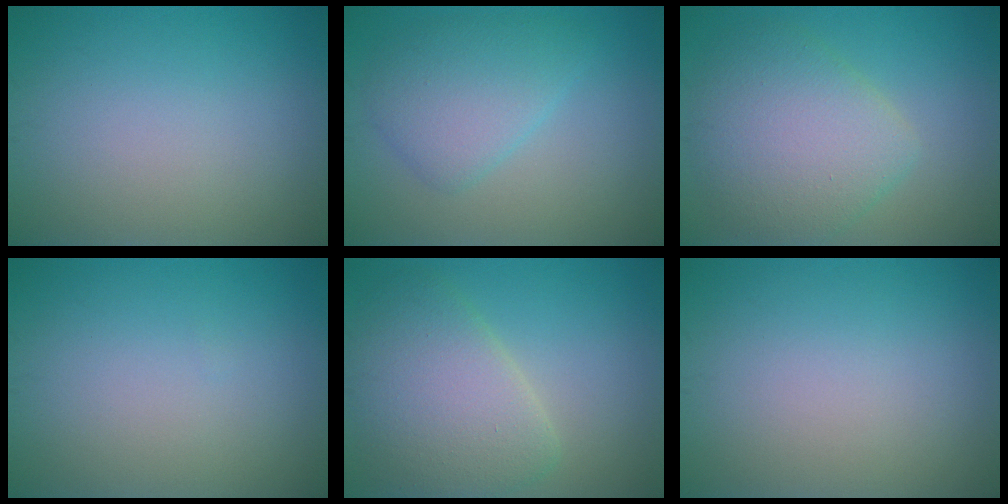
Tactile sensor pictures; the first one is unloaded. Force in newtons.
{"total": 4.2, "press": 4.2, "slide": 0.0}
{"total": 6.4, "press": 6.4, "slide": 0.2}
{"total": 0.0}
{"total": 6.1, "press": 6.1, "slide": 0.6}
{"total": 0.0}